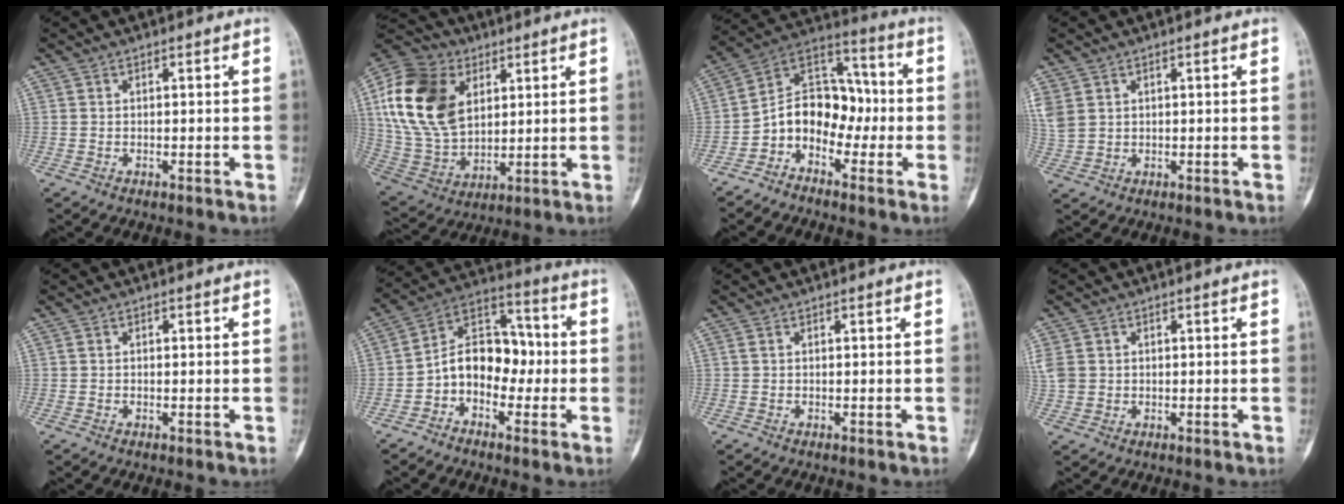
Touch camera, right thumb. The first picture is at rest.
{"total": 20.6, "force": [6.2, 14.0, 13.8], "torque": [-0.261, -0.011, 0.119]}
{"total": 11.9, "force": [-3.3, 8.7, 7.4], "torque": [-0.093, 0.070, -0.072]}
{"total": 5.5, "force": [2.0, 4.3, 2.8], "torque": [-0.078, 0.005, 0.054]}
{"total": 0.0}
{"total": 11.7, "force": [-2.3, 8.4, 7.8], "torque": [-0.098, 0.053, -0.054]}
{"total": 0.0}
{"total": 6.1, "force": [0.8, 5.2, 3.1], "torque": [-0.091, 0.009, 0.026]}